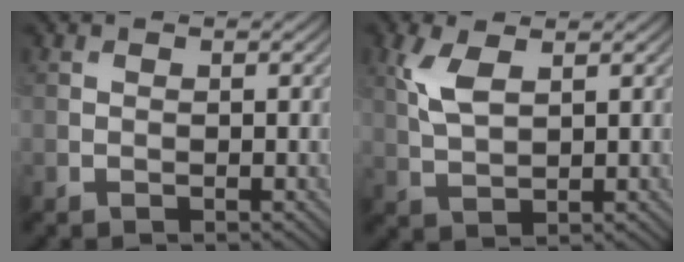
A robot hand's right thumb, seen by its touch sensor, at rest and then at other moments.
{"total": 4.6, "force": [1.9, 2.0, 3.7], "torque": [-0.095, 0.003, 0.042]}